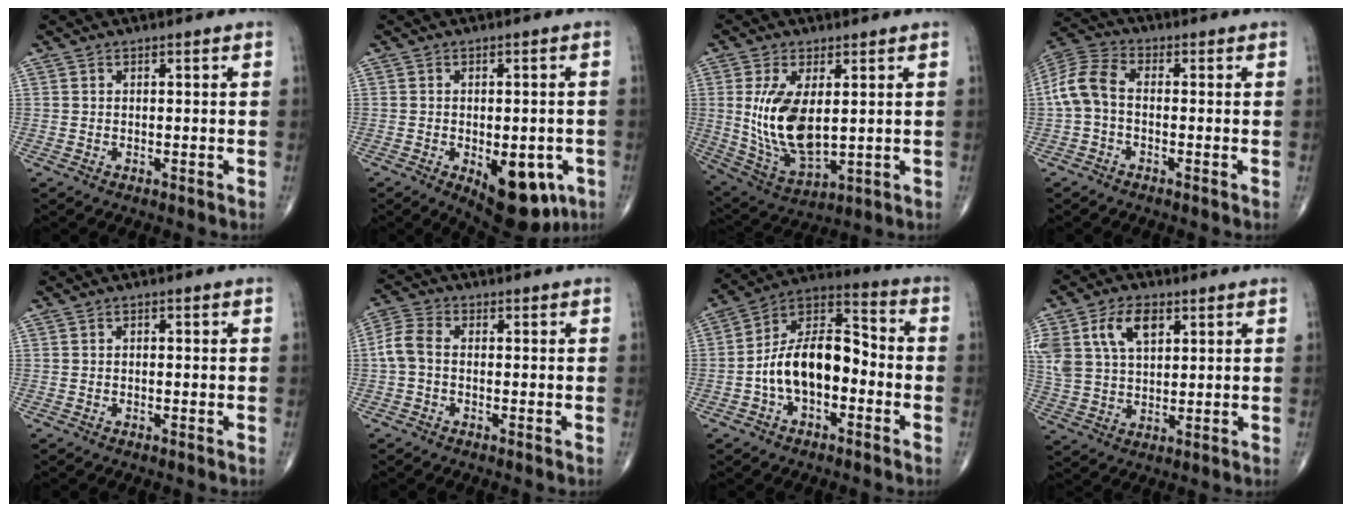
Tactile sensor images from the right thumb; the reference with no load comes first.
{"total": 12.9, "force": [-4.7, 6.5, 10.1], "torque": [-0.111, 0.000, -0.050]}
{"total": 13.5, "force": [1.7, 6.6, 11.6], "torque": [-0.223, -0.021, 0.050]}
{"total": 7.6, "force": [-0.9, 4.5, 6.1], "torque": [-0.133, 0.024, -0.031]}
{"total": 0.7, "force": [0.0, 0.3, 0.6], "torque": [-0.011, 0.003, 0.000]}
{"total": 4.8, "force": [-0.5, 3.1, 3.6], "torque": [-0.083, 0.014, -0.020]}
{"total": 14.7, "force": [-3.1, 8.4, 11.7], "torque": [-0.189, 0.050, -0.063]}
{"total": 13.2, "force": [5.3, 8.1, 9.0], "torque": [-0.184, -0.006, 0.106]}